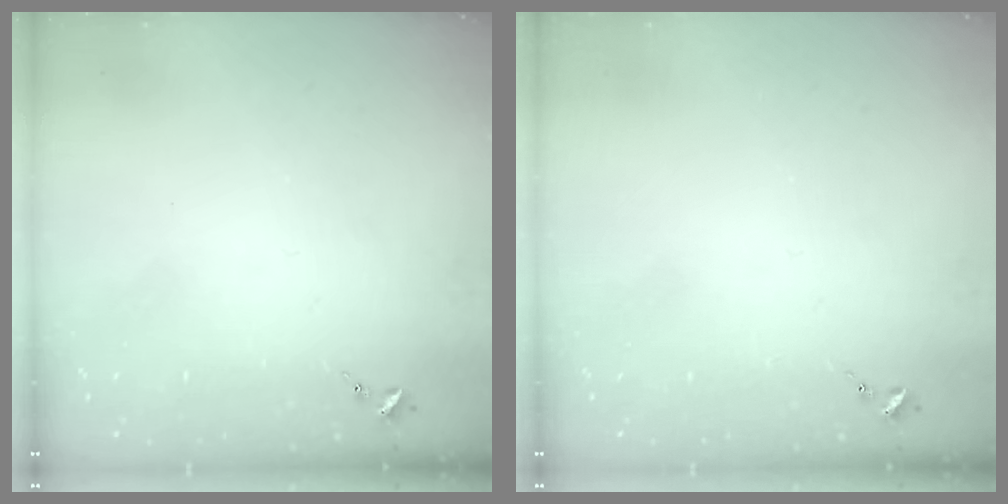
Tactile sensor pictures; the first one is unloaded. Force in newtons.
{"total": 0.0}